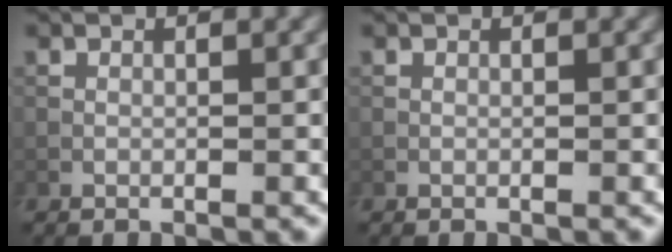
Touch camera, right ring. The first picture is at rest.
{"total": 0.0}